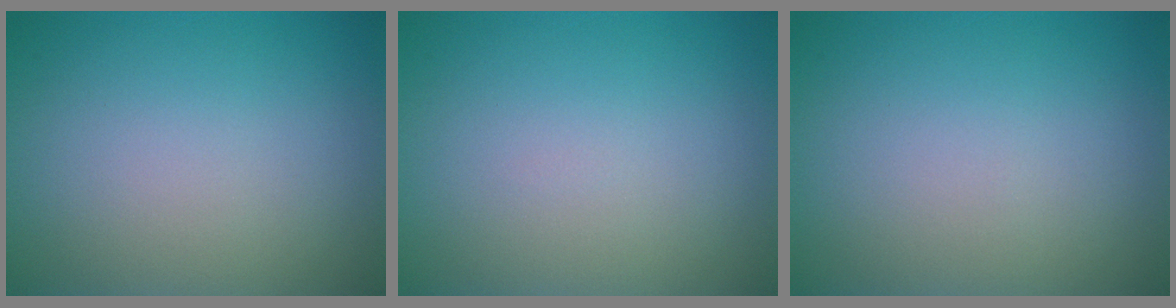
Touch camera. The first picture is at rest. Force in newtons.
{"total": 0.0}
{"total": 0.0}